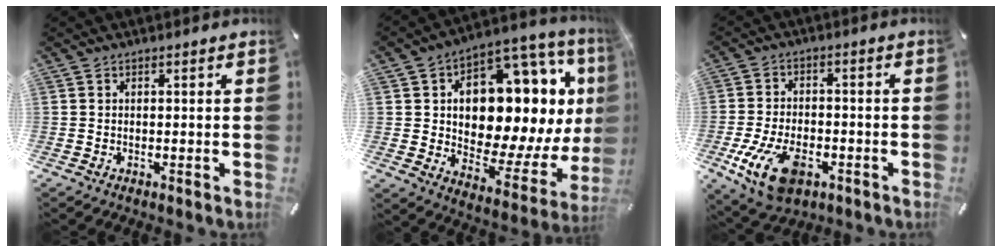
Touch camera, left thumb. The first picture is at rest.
{"total": 19.9, "force": [5.3, 12.2, 14.8], "torque": [-0.215, -0.058, 0.087]}
{"total": 12.7, "force": [-5.3, 7.5, 8.7], "torque": [-0.178, 0.012, -0.095]}